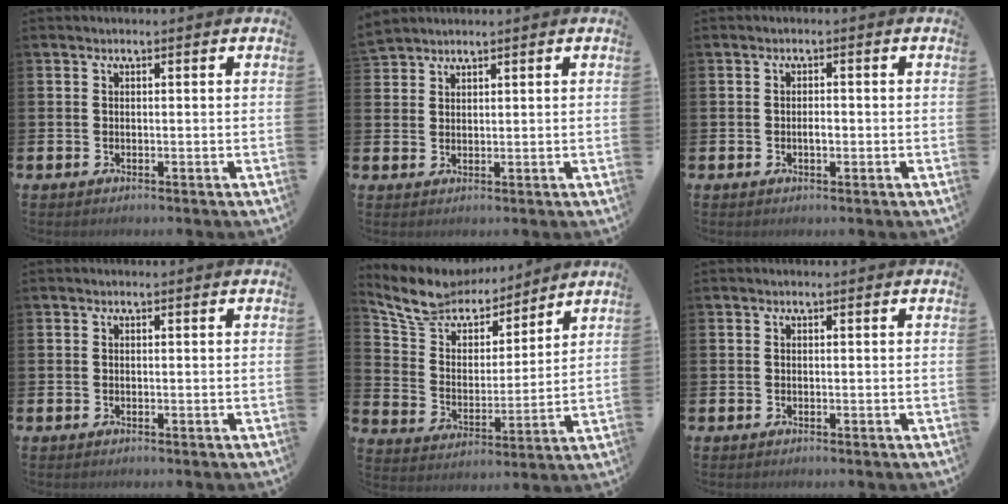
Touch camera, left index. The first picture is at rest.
{"total": 2.6, "force": [2.5, 0.4, -0.3], "torque": [0.014, -0.014, 0.046]}
{"total": 1.3, "force": [-0.2, 0.6, 1.1], "torque": [-0.014, -0.001, -0.006]}
{"total": 0.0}
{"total": 9.0, "force": [8.4, 3.2, 1.1], "torque": [-0.074, -0.059, 0.152]}
{"total": 0.0}